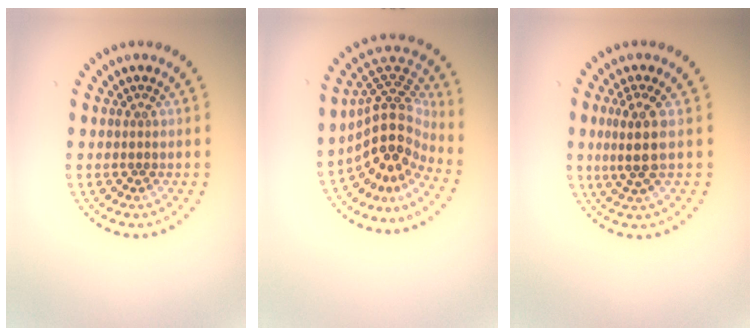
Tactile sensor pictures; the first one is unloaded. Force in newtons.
{"total": 5.2, "press": 3.8, "slide": 3.6}
{"total": 3.0, "press": 2.3, "slide": 1.8}